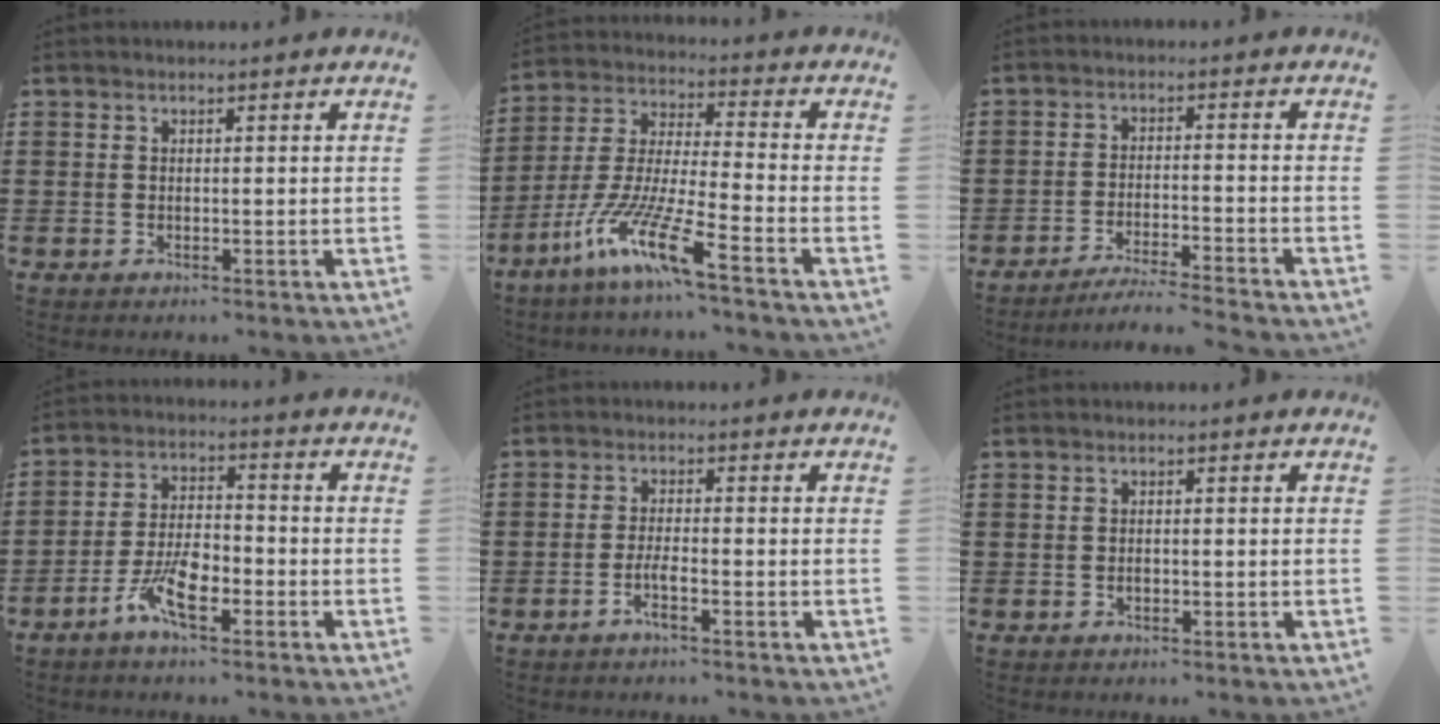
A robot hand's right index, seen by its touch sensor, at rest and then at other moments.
{"total": 11.9, "force": [-8.7, 0.5, 8.0], "torque": [-0.187, -0.008, -0.177]}
{"total": 4.0, "force": [-3.9, -0.5, 1.1], "torque": [-0.020, -0.006, -0.078]}
{"total": 6.9, "force": [-3.9, 2.5, 5.1], "torque": [-0.115, -0.001, -0.077]}
{"total": 2.6, "force": [-1.4, 0.3, 2.2], "torque": [-0.046, -0.004, -0.026]}
{"total": 0.8, "force": [-0.4, 0.3, 0.6], "torque": [-0.013, -0.005, -0.005]}